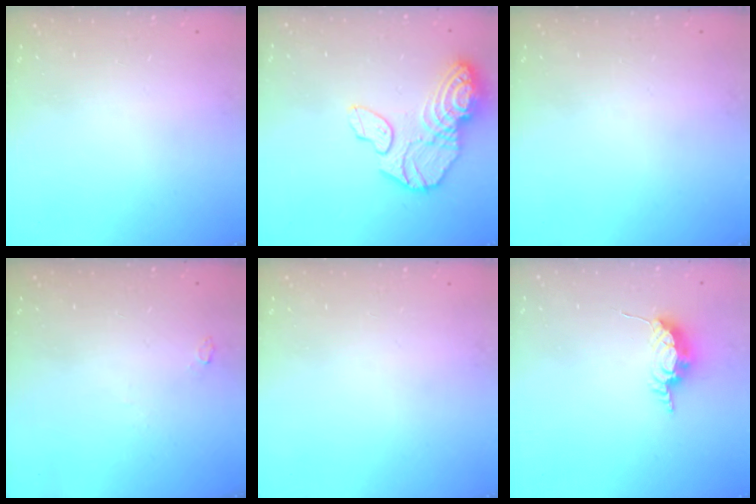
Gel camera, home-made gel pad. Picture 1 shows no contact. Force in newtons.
{"total": 16.3, "press": 16.2, "slide": 1.9}
{"total": 0.0}
{"total": 11.4, "press": 3.1, "slide": 11.0}
{"total": 0.0}
{"total": 7.3, "press": 7.3, "slide": 0.4}